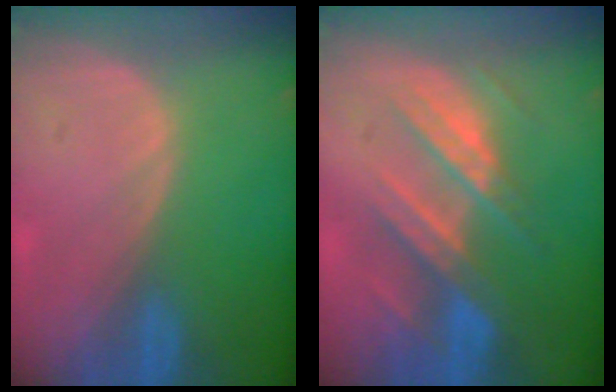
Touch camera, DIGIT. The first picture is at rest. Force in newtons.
{"total": 9.1, "press": 7.9, "slide": 4.4}